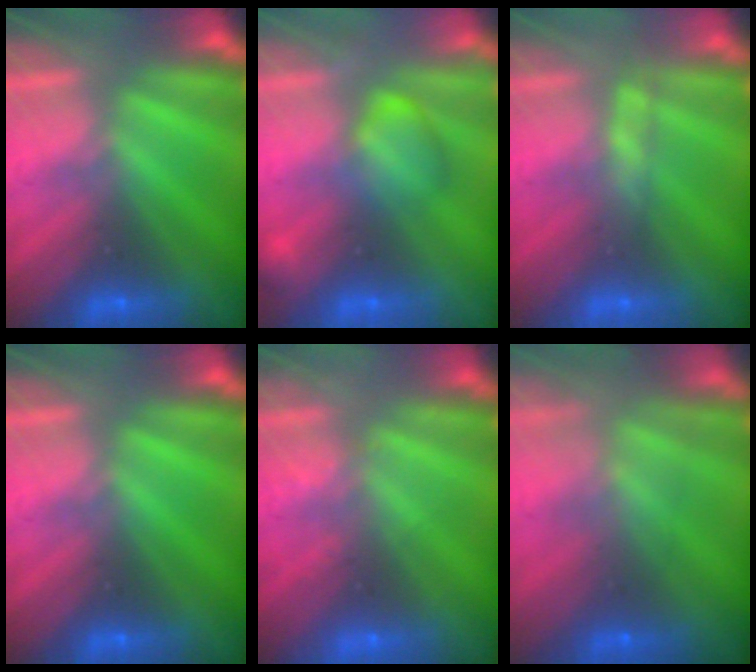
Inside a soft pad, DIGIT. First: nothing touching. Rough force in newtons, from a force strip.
{"total": 2.4}
{"total": 2.6}
{"total": 0.0}
{"total": 2.0}
{"total": 5.8}